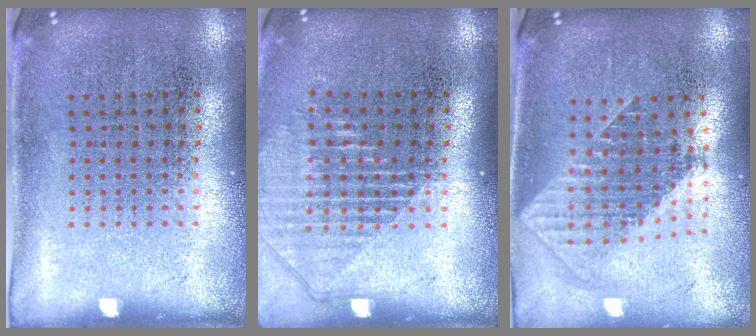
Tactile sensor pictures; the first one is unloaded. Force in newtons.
{"total": 1.3, "press": 1.2, "slide": 0.6}
{"total": 1.8, "press": 1.5, "slide": 1.0}